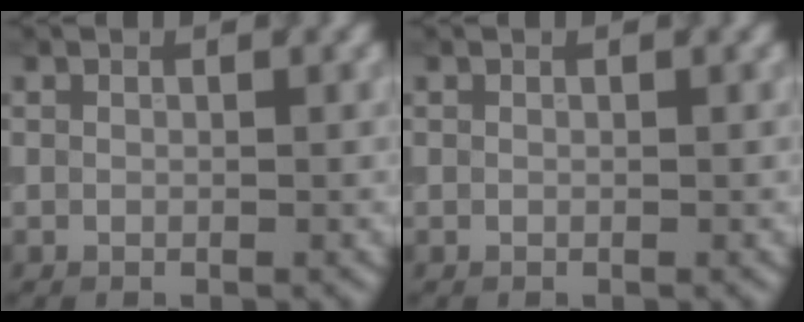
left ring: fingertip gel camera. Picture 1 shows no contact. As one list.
[{"total": 0.0}]